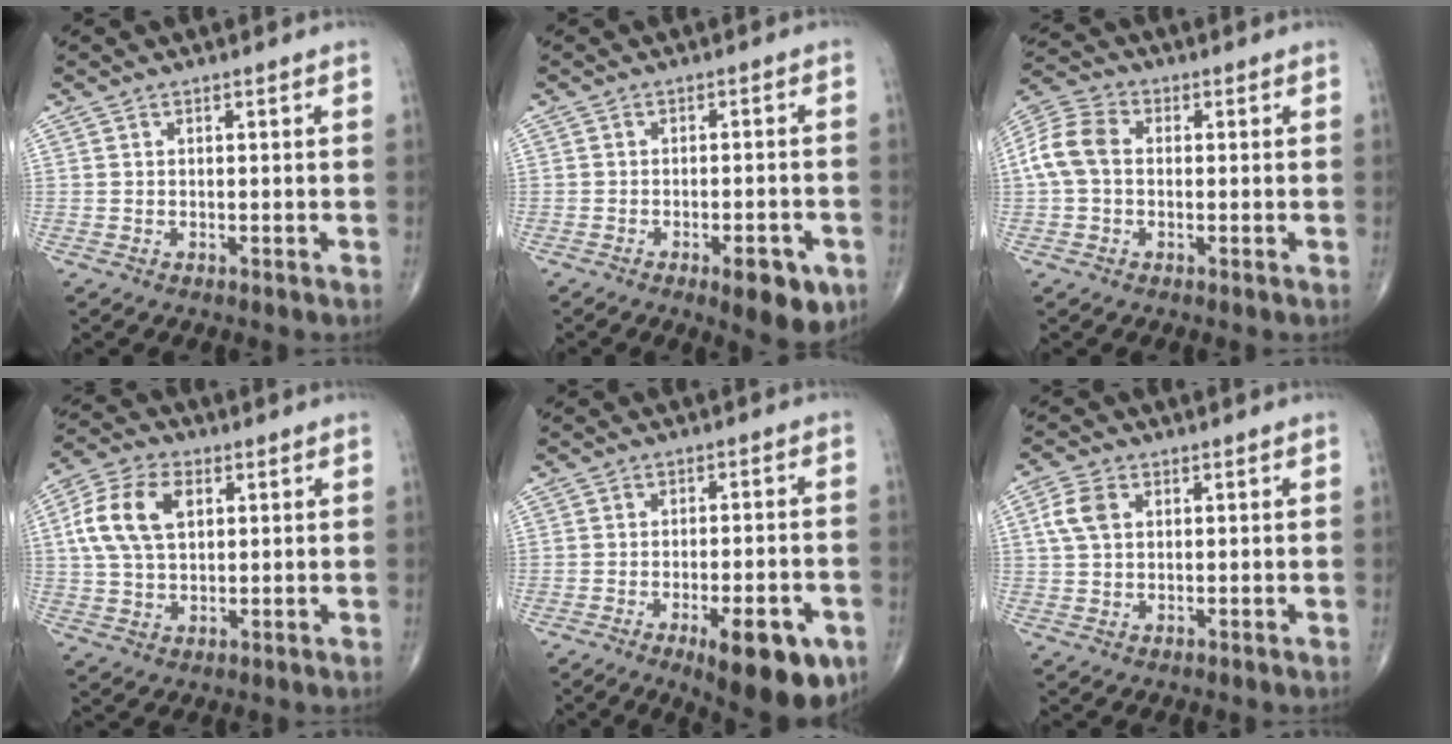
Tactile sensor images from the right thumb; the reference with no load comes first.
{"total": 7.6, "force": [-3.7, 2.7, 6.2], "torque": [-0.071, 0.007, -0.042]}
{"total": 8.2, "force": [0.2, 5.9, 5.6], "torque": [-0.120, 0.025, -0.005]}
{"total": 11.7, "force": [2.9, 7.2, 8.8], "torque": [-0.172, 0.011, 0.051]}
{"total": 13.8, "force": [-6.6, 4.6, 11.2], "torque": [-0.118, 0.015, -0.080]}
{"total": 4.8, "force": [1.3, 3.3, 3.3], "torque": [-0.072, 0.007, 0.023]}